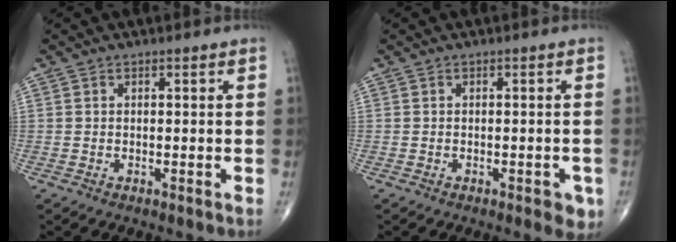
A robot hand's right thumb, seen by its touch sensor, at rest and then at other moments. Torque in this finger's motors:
{"motor_torque": [0.46, 0.60, 0.12, -0.26, 0.10]}